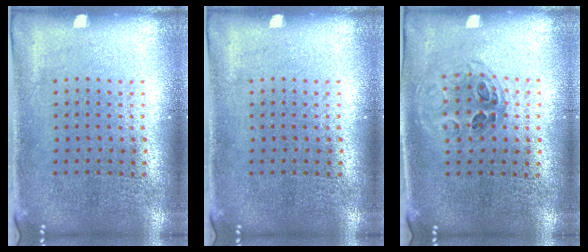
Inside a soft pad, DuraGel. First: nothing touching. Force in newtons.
{"total": 0.0}
{"total": 1.0, "press": 1.0, "slide": 0.2}